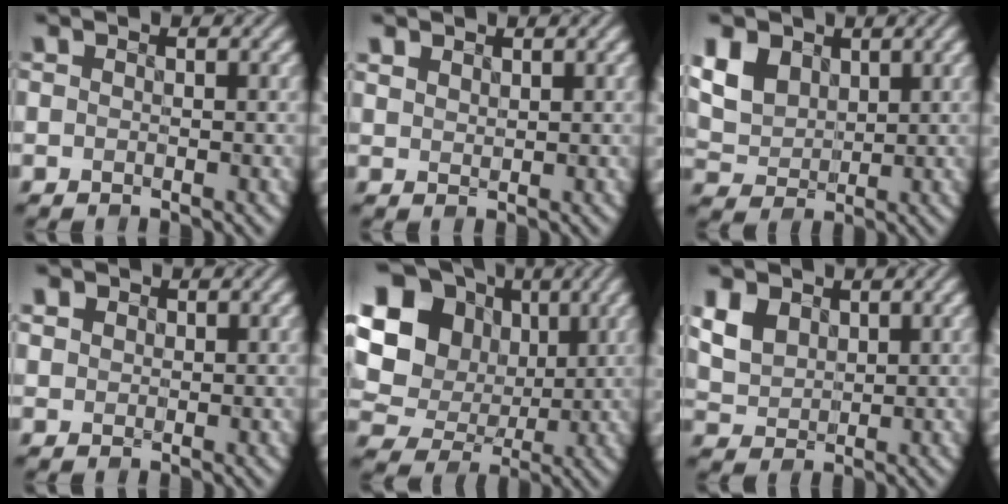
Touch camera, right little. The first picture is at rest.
{"total": 0.6, "force": [0.6, 0.1, -0.1], "torque": [0.000, 0.004, 0.019]}
{"total": 4.0, "force": [1.7, 2.9, 2.1], "torque": [-0.062, -0.001, 0.036]}
{"total": 0.7, "force": [0.2, 0.7, -0.2], "torque": [-0.002, -0.001, 0.010]}
{"total": 14.2, "force": [3.4, 12.1, 6.7], "torque": [-0.178, 0.034, 0.052]}
{"total": 3.2, "force": [1.3, 2.3, 1.7], "torque": [-0.052, 0.000, 0.031]}